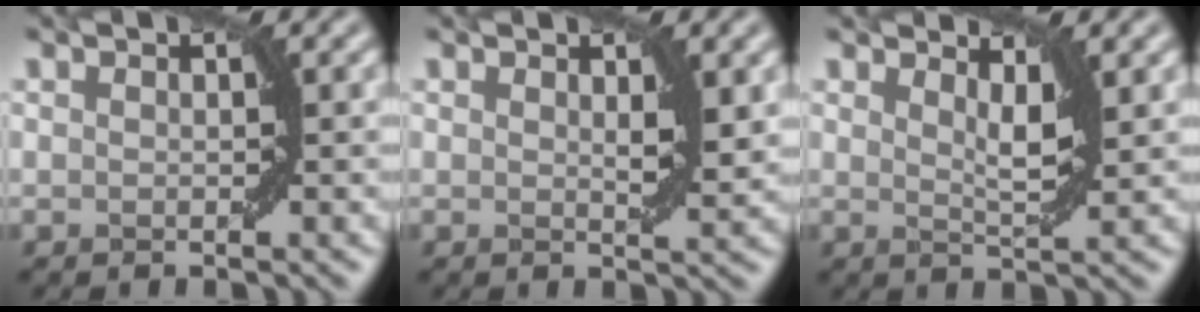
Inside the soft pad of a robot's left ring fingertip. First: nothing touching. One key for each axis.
{"total": 1.6, "fx": 0.8, "fy": 0.2, "fz": 1.3, "tx": -0.015, "ty": -0.004, "tz": 0.016}
{"total": 2.2, "fx": 1.4, "fy": 0.4, "fz": 1.7, "tx": -0.023, "ty": -0.007, "tz": 0.024}